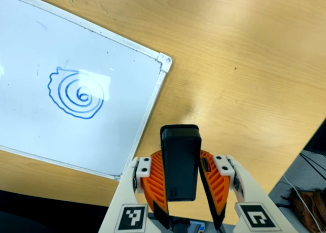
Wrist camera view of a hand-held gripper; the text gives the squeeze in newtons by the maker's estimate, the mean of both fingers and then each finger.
{"total": 7.8, "left": 6.2, "right": 9.4}